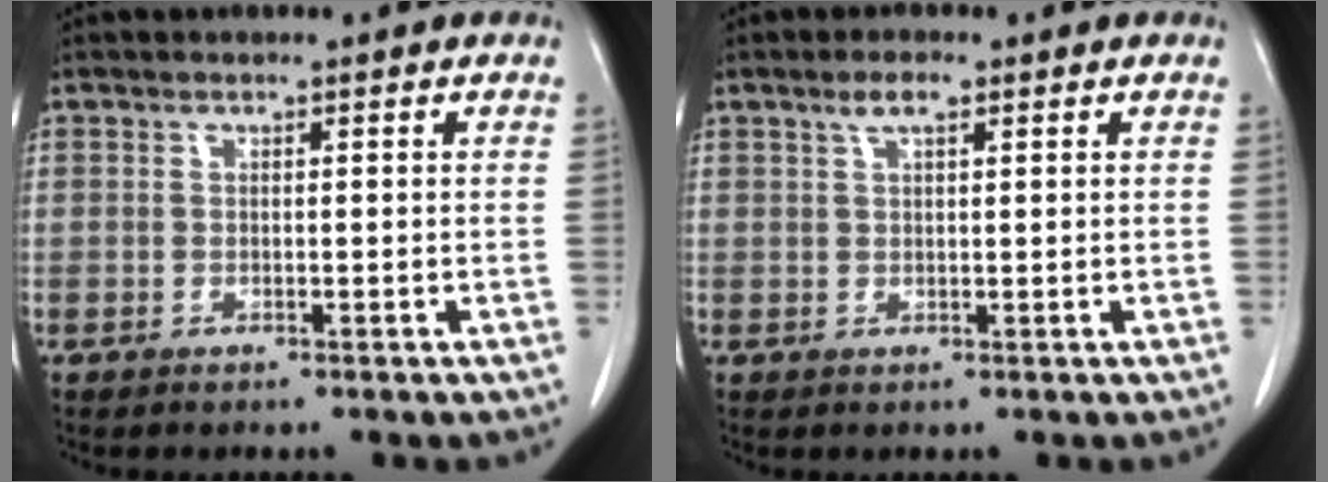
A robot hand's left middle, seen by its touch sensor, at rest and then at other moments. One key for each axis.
{"total": 2.4, "fx": 1.4, "fy": 0.5, "fz": 1.8, "tx": -0.040, "ty": 0.007, "tz": 0.027}